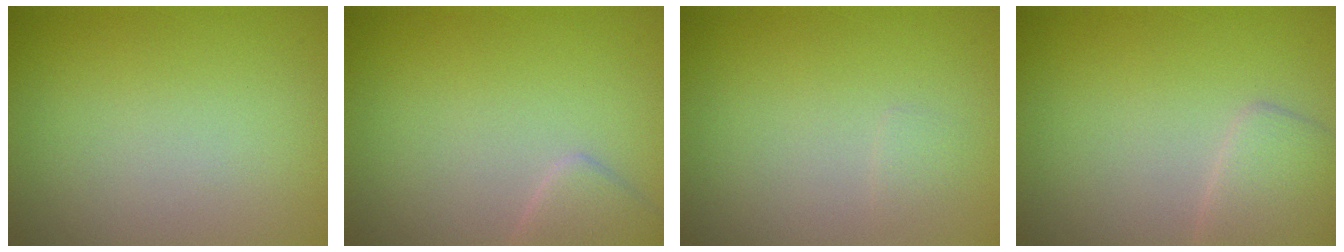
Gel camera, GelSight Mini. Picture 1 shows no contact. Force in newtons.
{"total": 2.2, "press": 2.2, "slide": 0.1}
{"total": 0.6, "press": 0.6, "slide": 0.1}
{"total": 2.6, "press": 2.6, "slide": 0.1}